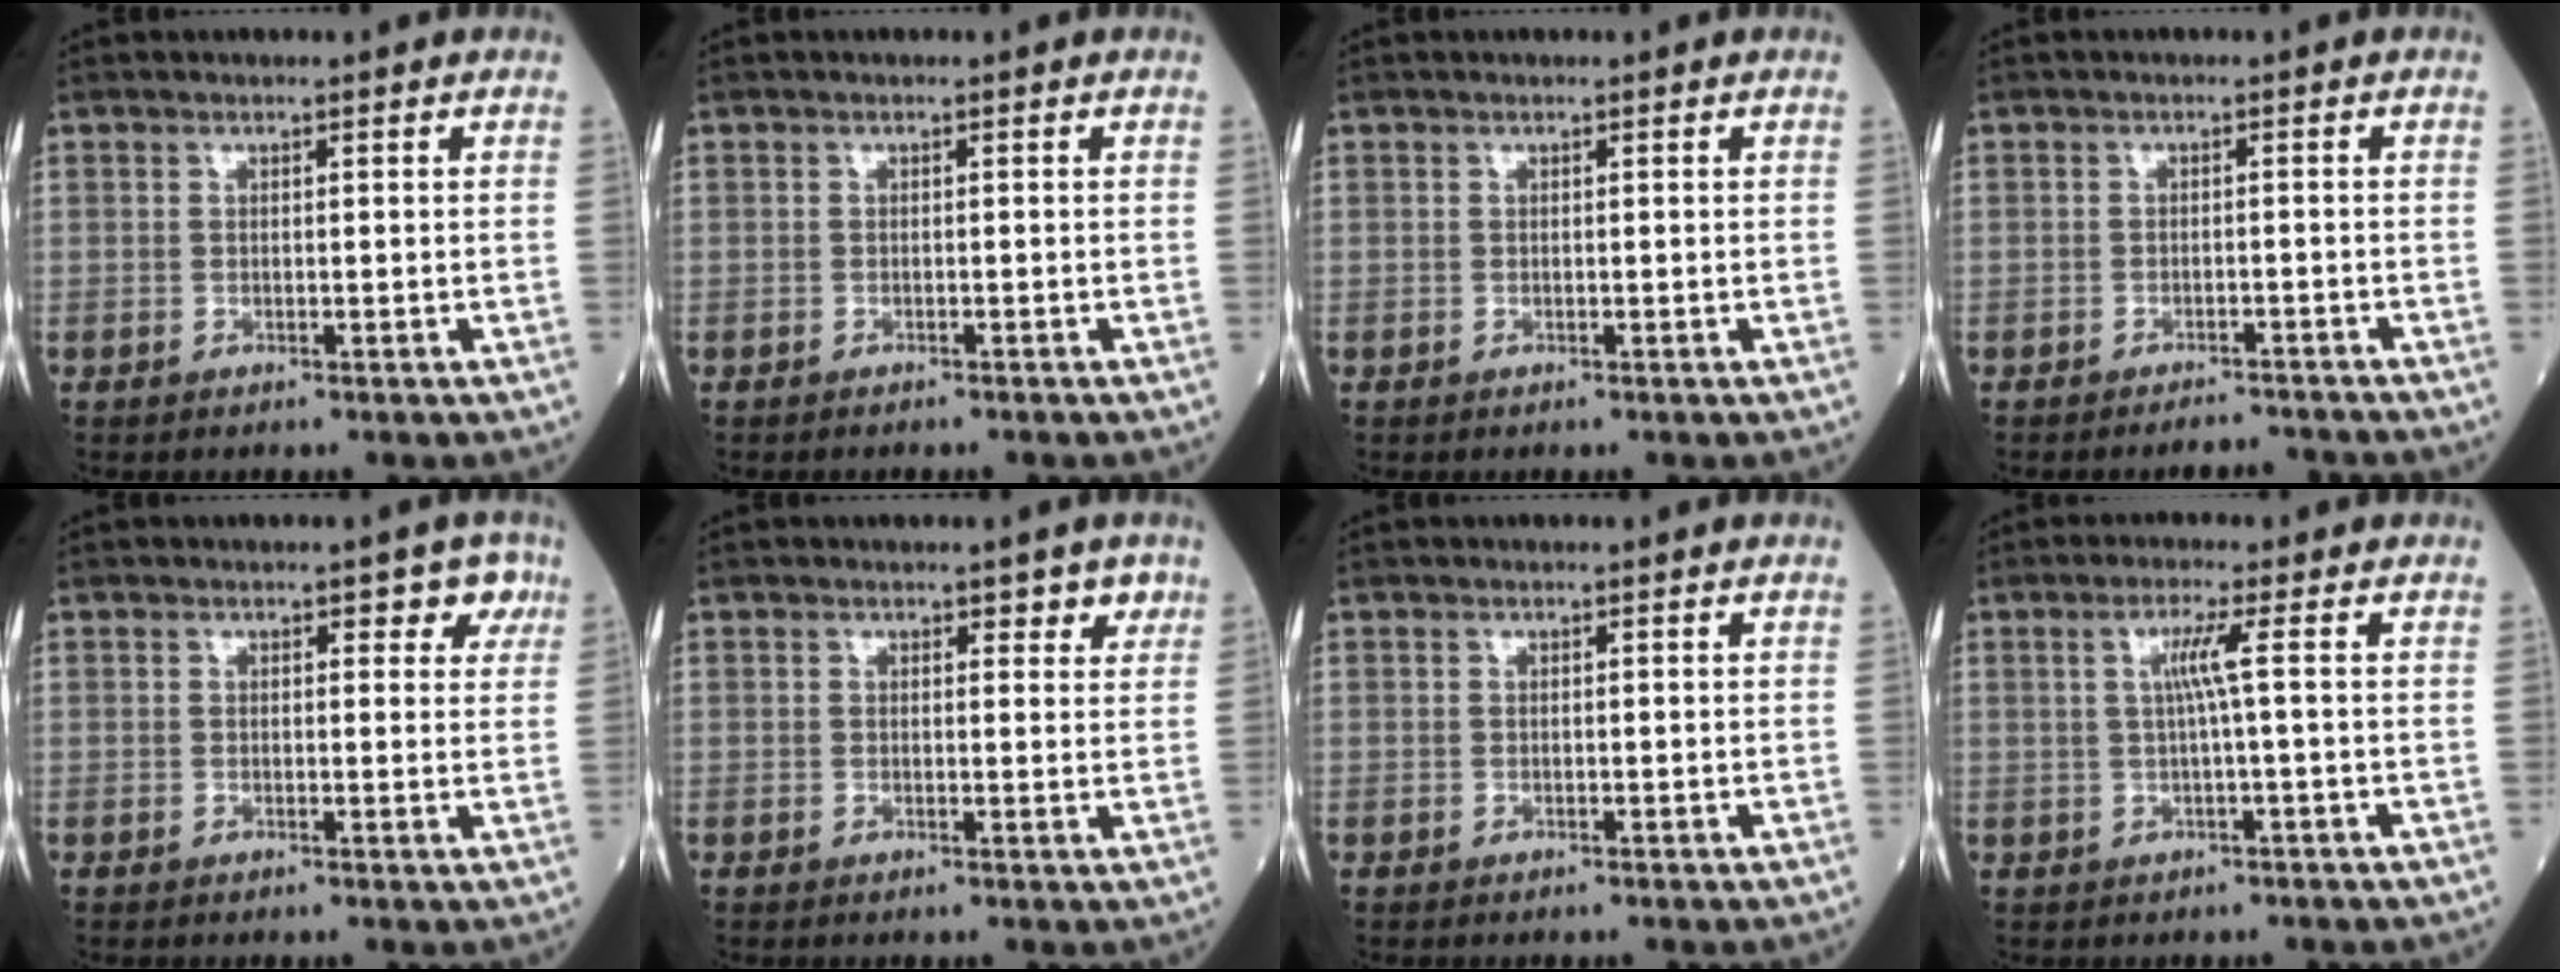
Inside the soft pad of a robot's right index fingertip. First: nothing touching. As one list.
[{"total": 1.4, "force": [-1.3, 0.2, 0.5], "torque": [-0.009, -0.002, -0.015]}, {"total": 0.0}, {"total": 3.1, "force": [-3.0, 0.3, 0.3], "torque": [0.002, -0.006, -0.044]}, {"total": 3.1, "force": [1.7, 1.7, 1.9], "torque": [-0.005, 0.005, 0.012]}, {"total": 2.5, "force": [1.7, 1.3, 1.4], "torque": [-0.002, -0.004, 0.016]}, {"total": 0.0}, {"total": 3.2, "force": [0.4, -0.9, 3.0], "torque": [-0.062, 0.004, 0.008]}]